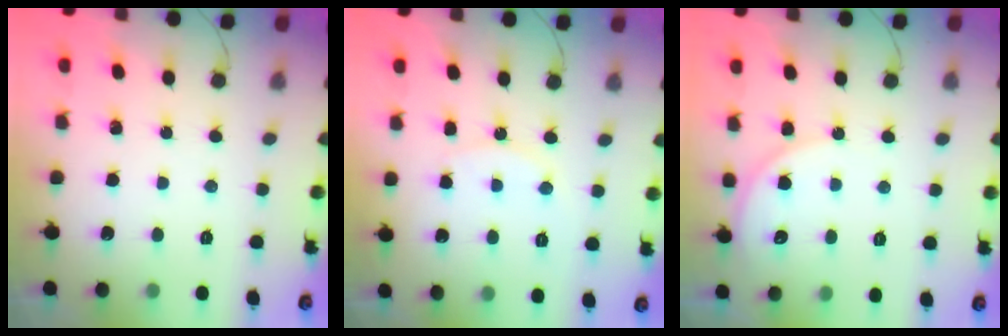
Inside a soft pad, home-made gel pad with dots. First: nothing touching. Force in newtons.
{"total": 9.2, "press": 9.2, "slide": 0.4}
{"total": 5.9, "press": 5.9, "slide": 0.7}